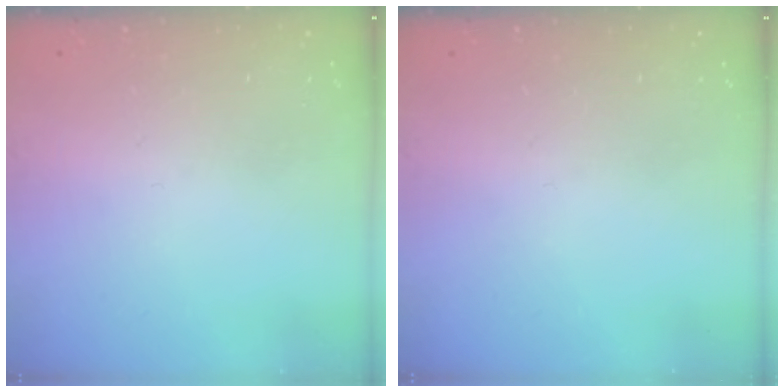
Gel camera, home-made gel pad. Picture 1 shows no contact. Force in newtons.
{"total": 0.0}